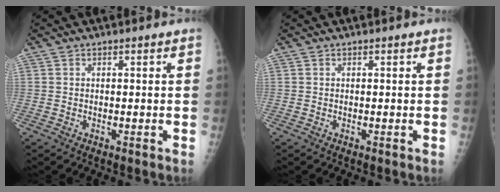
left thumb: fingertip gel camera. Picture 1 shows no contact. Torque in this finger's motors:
{"motor_torque": [0.00, 0.00, 0.00, -0.01, 0.00]}